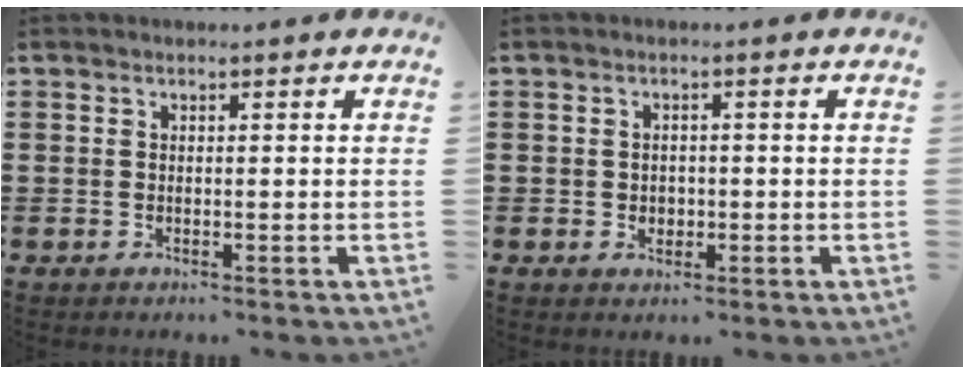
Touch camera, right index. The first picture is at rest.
{"total": 1.4, "force": [-0.1, 1.3, 0.6], "torque": [-0.014, 0.007, -0.005]}